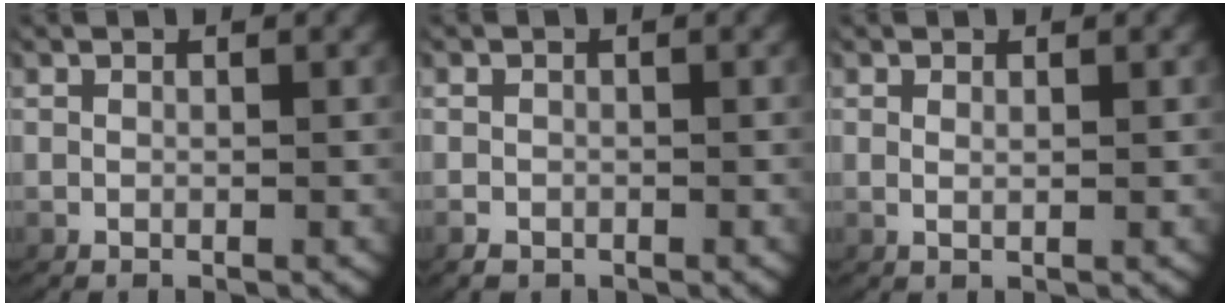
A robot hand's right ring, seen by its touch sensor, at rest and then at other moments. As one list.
[{"total": 1.3, "force": [-0.9, 1.0, 0.2], "torque": [-0.014, -0.008, -0.011]}, {"total": 0.6, "force": [0.4, 0.0, 0.5], "torque": [-0.014, -0.004, 0.008]}]